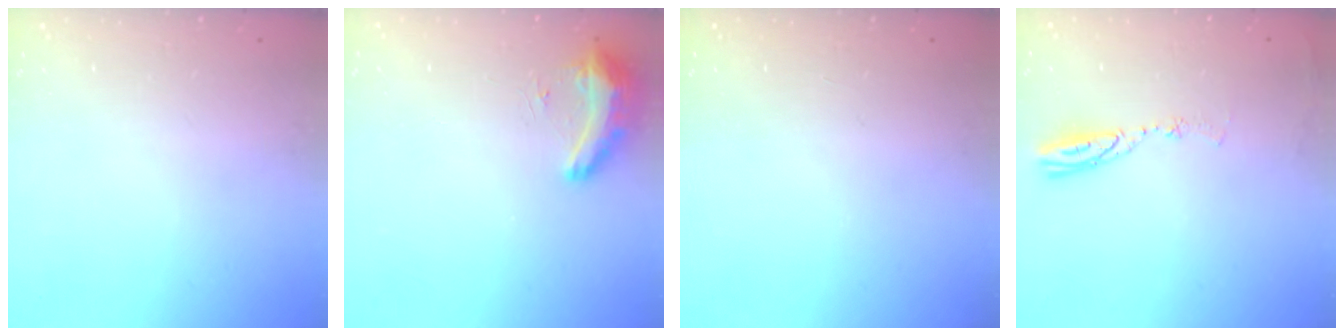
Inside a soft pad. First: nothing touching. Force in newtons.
{"total": 17.3, "press": 10.6, "slide": 13.6}
{"total": 1.0, "press": 0.0, "slide": 1.0}
{"total": 5.0, "press": 5.0, "slide": 0.6}